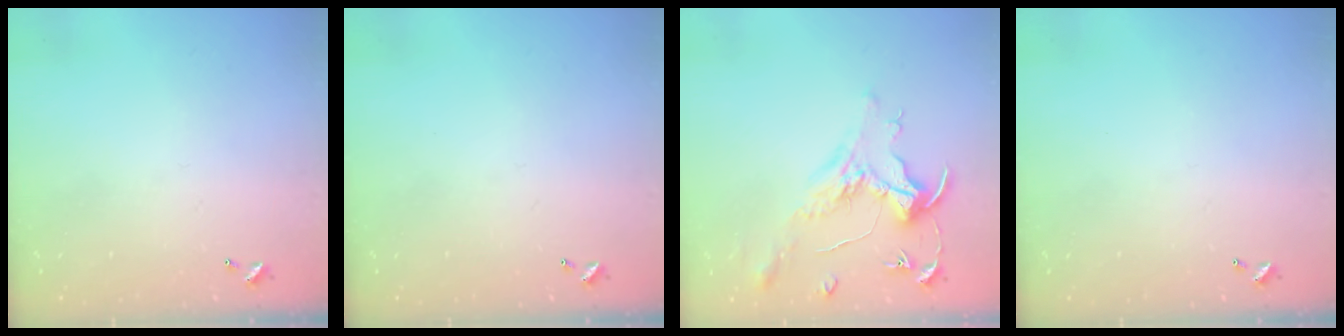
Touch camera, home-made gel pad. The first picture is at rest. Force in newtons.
{"total": 0.0}
{"total": 1.6, "press": 1.4, "slide": 0.7}
{"total": 0.0}